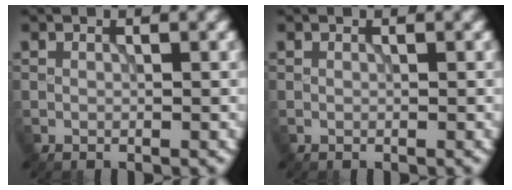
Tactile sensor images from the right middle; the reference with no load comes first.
{"total": 0.0}